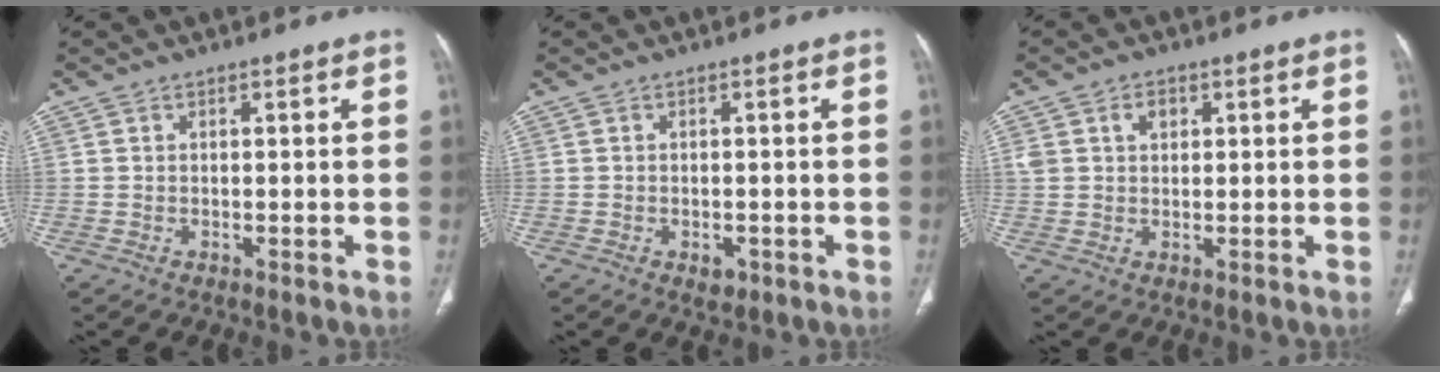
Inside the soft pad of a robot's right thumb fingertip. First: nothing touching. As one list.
[{"total": 2.0, "force": [-0.9, 1.3, 1.2], "torque": [-0.010, 0.001, -0.006]}, {"total": 3.7, "force": [1.4, 2.7, 2.1], "torque": [-0.027, 0.000, 0.029]}]